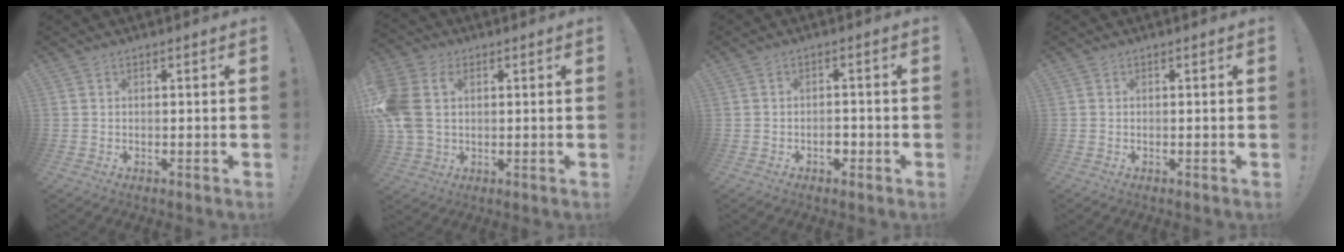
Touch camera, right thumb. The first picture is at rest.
{"total": 11.4, "force": [2.0, 8.4, 7.4], "torque": [-0.181, 0.000, 0.041]}
{"total": 2.9, "force": [-1.6, 1.8, 1.6], "torque": [-0.024, 0.004, -0.028]}
{"total": 0.0}